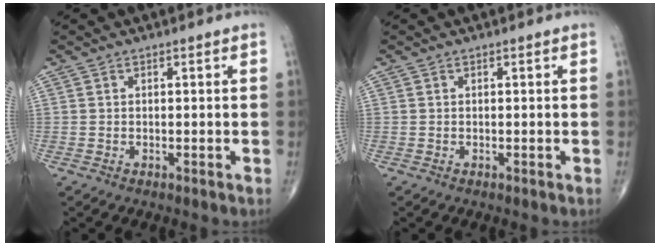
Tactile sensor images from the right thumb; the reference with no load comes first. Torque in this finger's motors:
{"motor_torque": [0.04, 0.04, 0.00, 0.00, 0.01]}